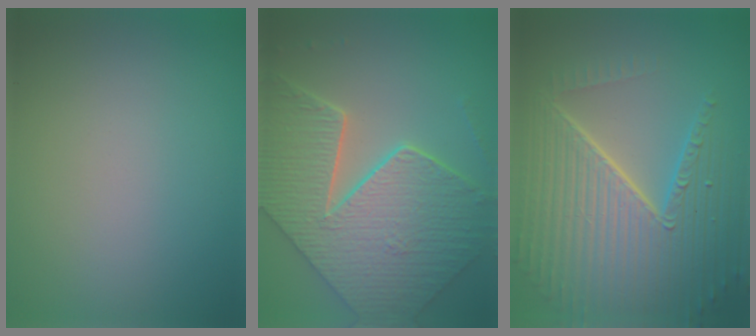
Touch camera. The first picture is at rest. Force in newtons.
{"total": 9.0, "press": 7.2, "slide": 5.3}
{"total": 10.2, "press": 6.6, "slide": 7.8}